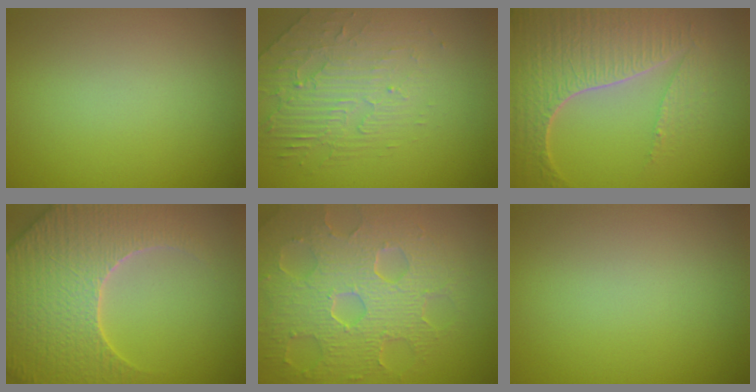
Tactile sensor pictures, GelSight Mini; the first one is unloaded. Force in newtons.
{"total": 2.5, "press": 1.8, "slide": 1.6}
{"total": 7.1, "press": 5.3, "slide": 4.6}
{"total": 7.9, "press": 7.6, "slide": 2.2}
{"total": 8.5, "press": 5.9, "slide": 6.1}
{"total": 0.0}